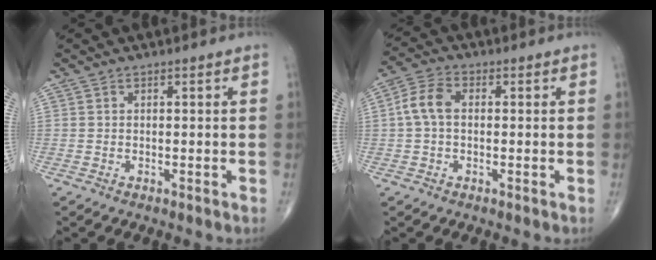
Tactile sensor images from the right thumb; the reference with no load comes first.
{"total": 6.0, "force": [0.3, 3.7, 4.7], "torque": [-0.099, 0.019, -0.001]}